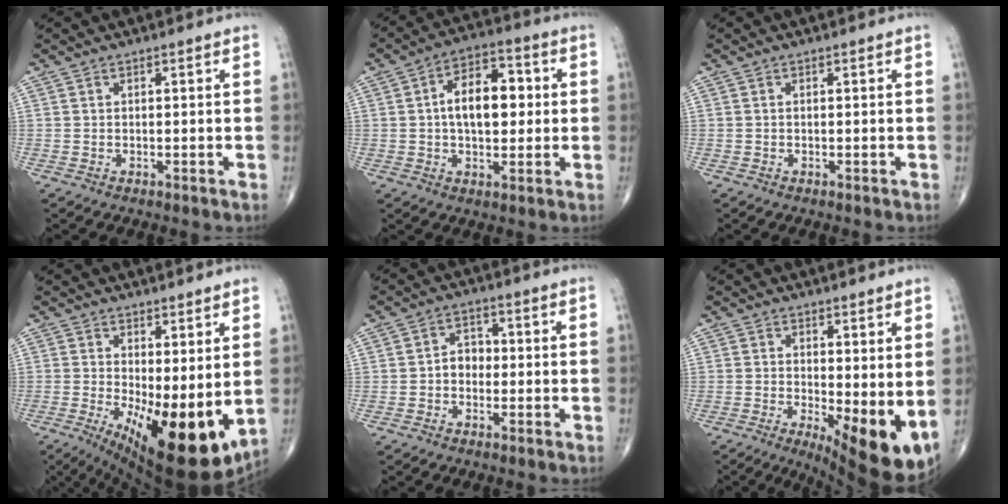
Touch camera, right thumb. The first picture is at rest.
{"total": 11.9, "force": [1.0, 6.8, 9.7], "torque": [-0.134, 0.019, 0.011]}
{"total": 0.0}
{"total": 16.3, "force": [-1.1, 6.1, 15.1], "torque": [-0.231, -0.039, 0.005]}
{"total": 3.8, "force": [-0.6, 3.0, 2.2], "torque": [-0.018, 0.018, -0.019]}
{"total": 11.1, "force": [-0.7, 3.9, 10.4], "torque": [-0.139, -0.026, 0.001]}